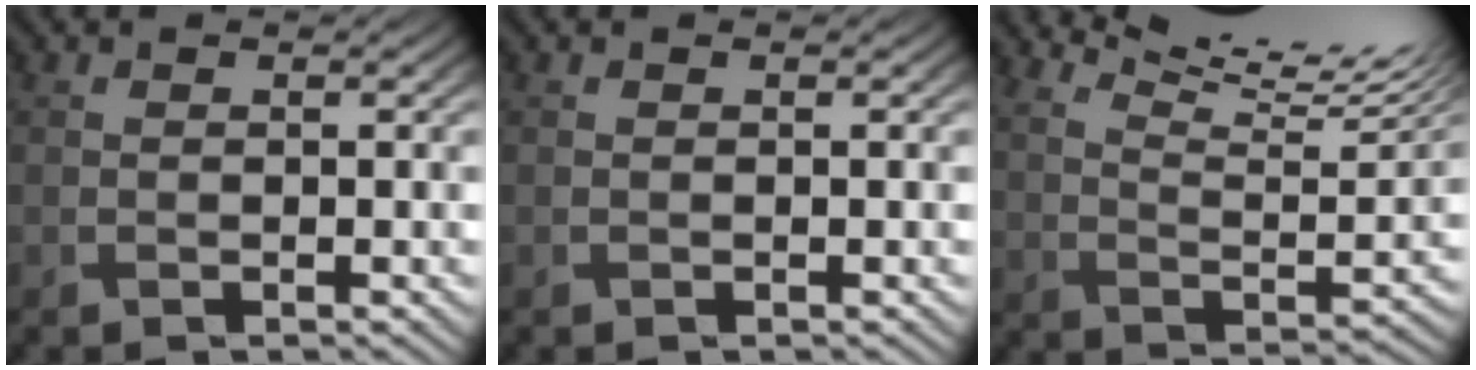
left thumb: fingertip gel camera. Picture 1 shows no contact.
{"total": 0.0}
{"total": 13.6, "force": [10.9, 2.6, 7.7], "torque": [-0.142, -0.003, 0.165]}